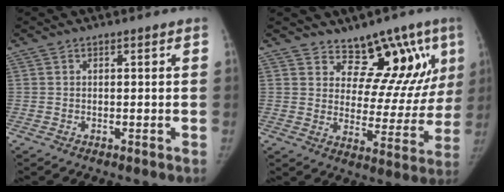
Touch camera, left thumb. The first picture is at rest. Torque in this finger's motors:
{"motor_torque": [-0.09, 0.02, 0.06, 0.02, -0.03]}